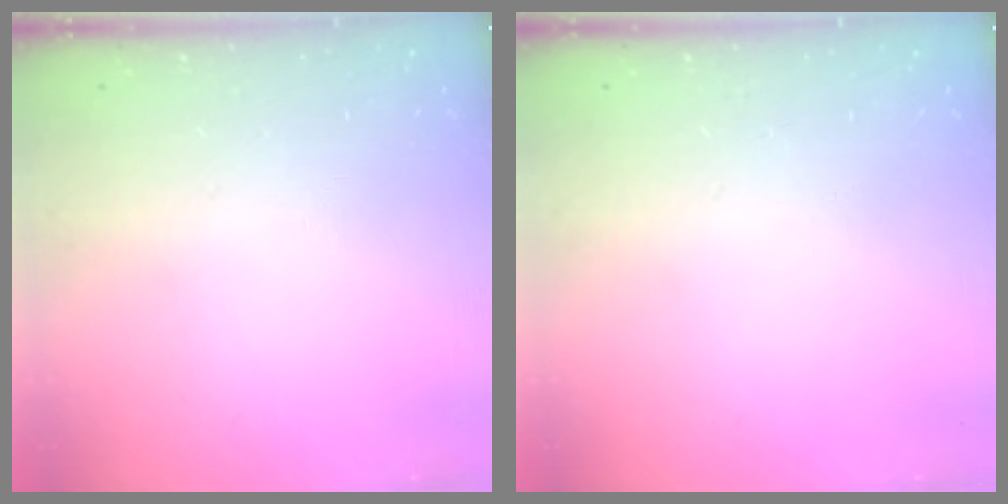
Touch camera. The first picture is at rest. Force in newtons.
{"total": 0.0}